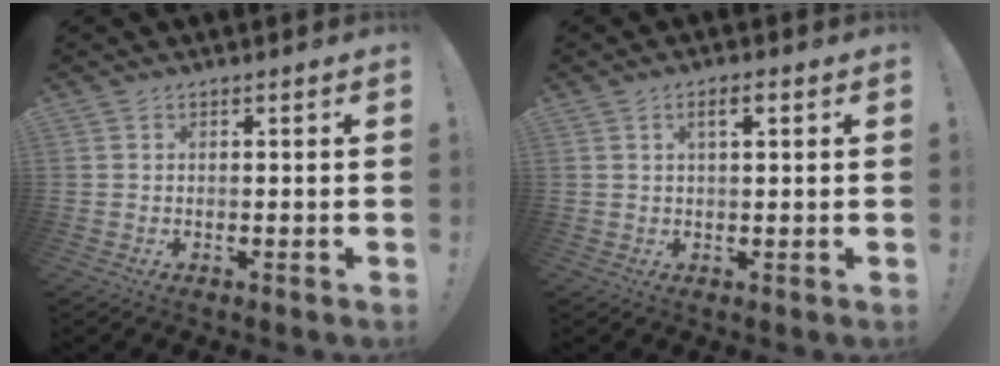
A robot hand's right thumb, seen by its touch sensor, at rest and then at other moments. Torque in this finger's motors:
{"motor_torque": [-0.10, 0.10, 0.39, 0.30, -0.03]}